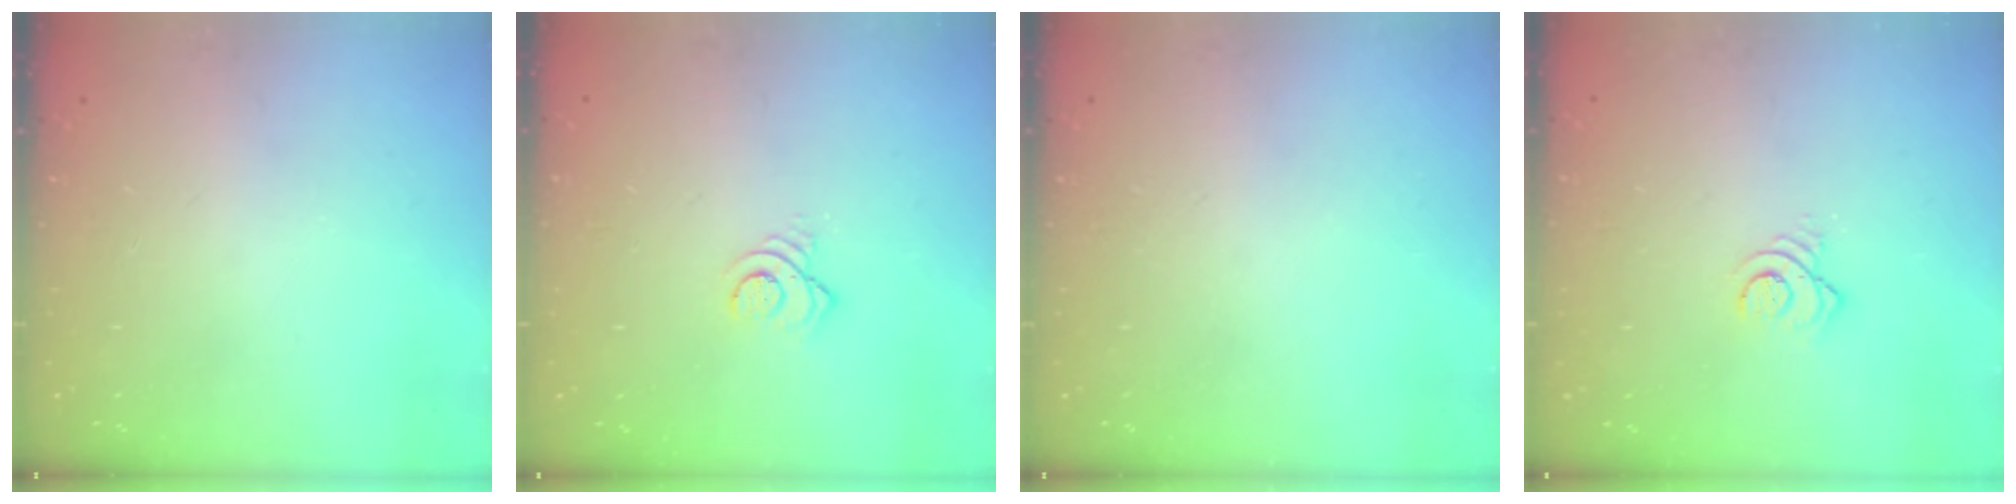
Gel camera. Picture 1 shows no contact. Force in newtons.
{"total": 3.8, "press": 3.8, "slide": 0.2}
{"total": 0.0}
{"total": 3.6, "press": 3.6, "slide": 0.1}